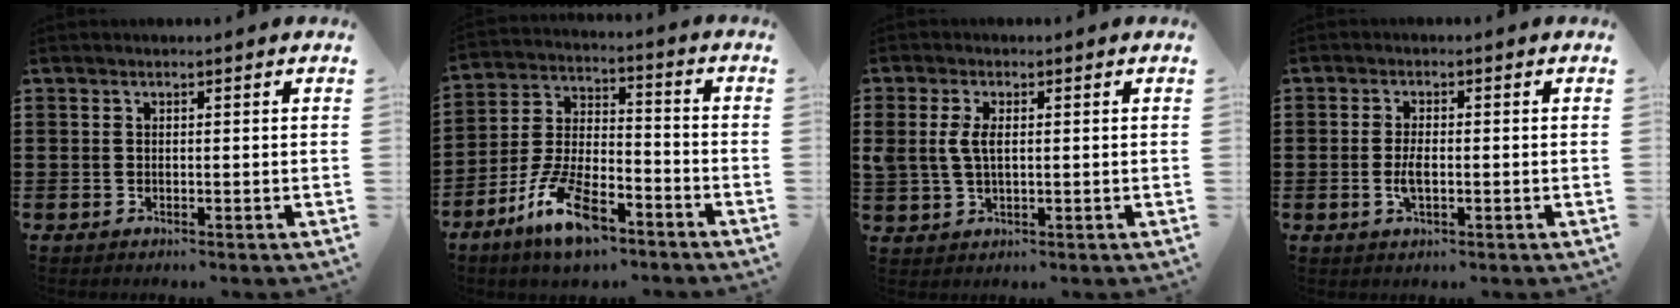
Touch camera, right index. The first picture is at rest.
{"total": 11.3, "force": [-7.2, 4.2, 7.6], "torque": [-0.168, 0.013, -0.137]}
{"total": 3.9, "force": [0.6, 1.9, 3.3], "torque": [-0.084, 0.002, 0.004]}
{"total": 3.0, "force": [-0.6, 1.1, 2.7], "torque": [-0.056, -0.001, -0.014]}